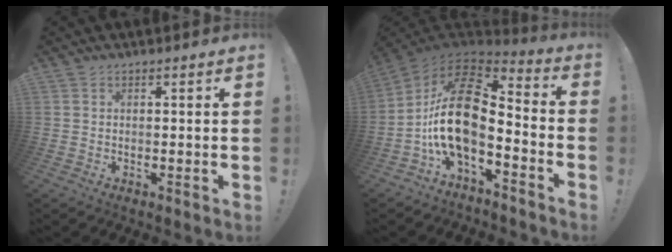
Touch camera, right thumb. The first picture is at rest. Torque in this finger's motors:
{"motor_torque": [2.85, 2.15, 0.39, -0.13, 0.30]}